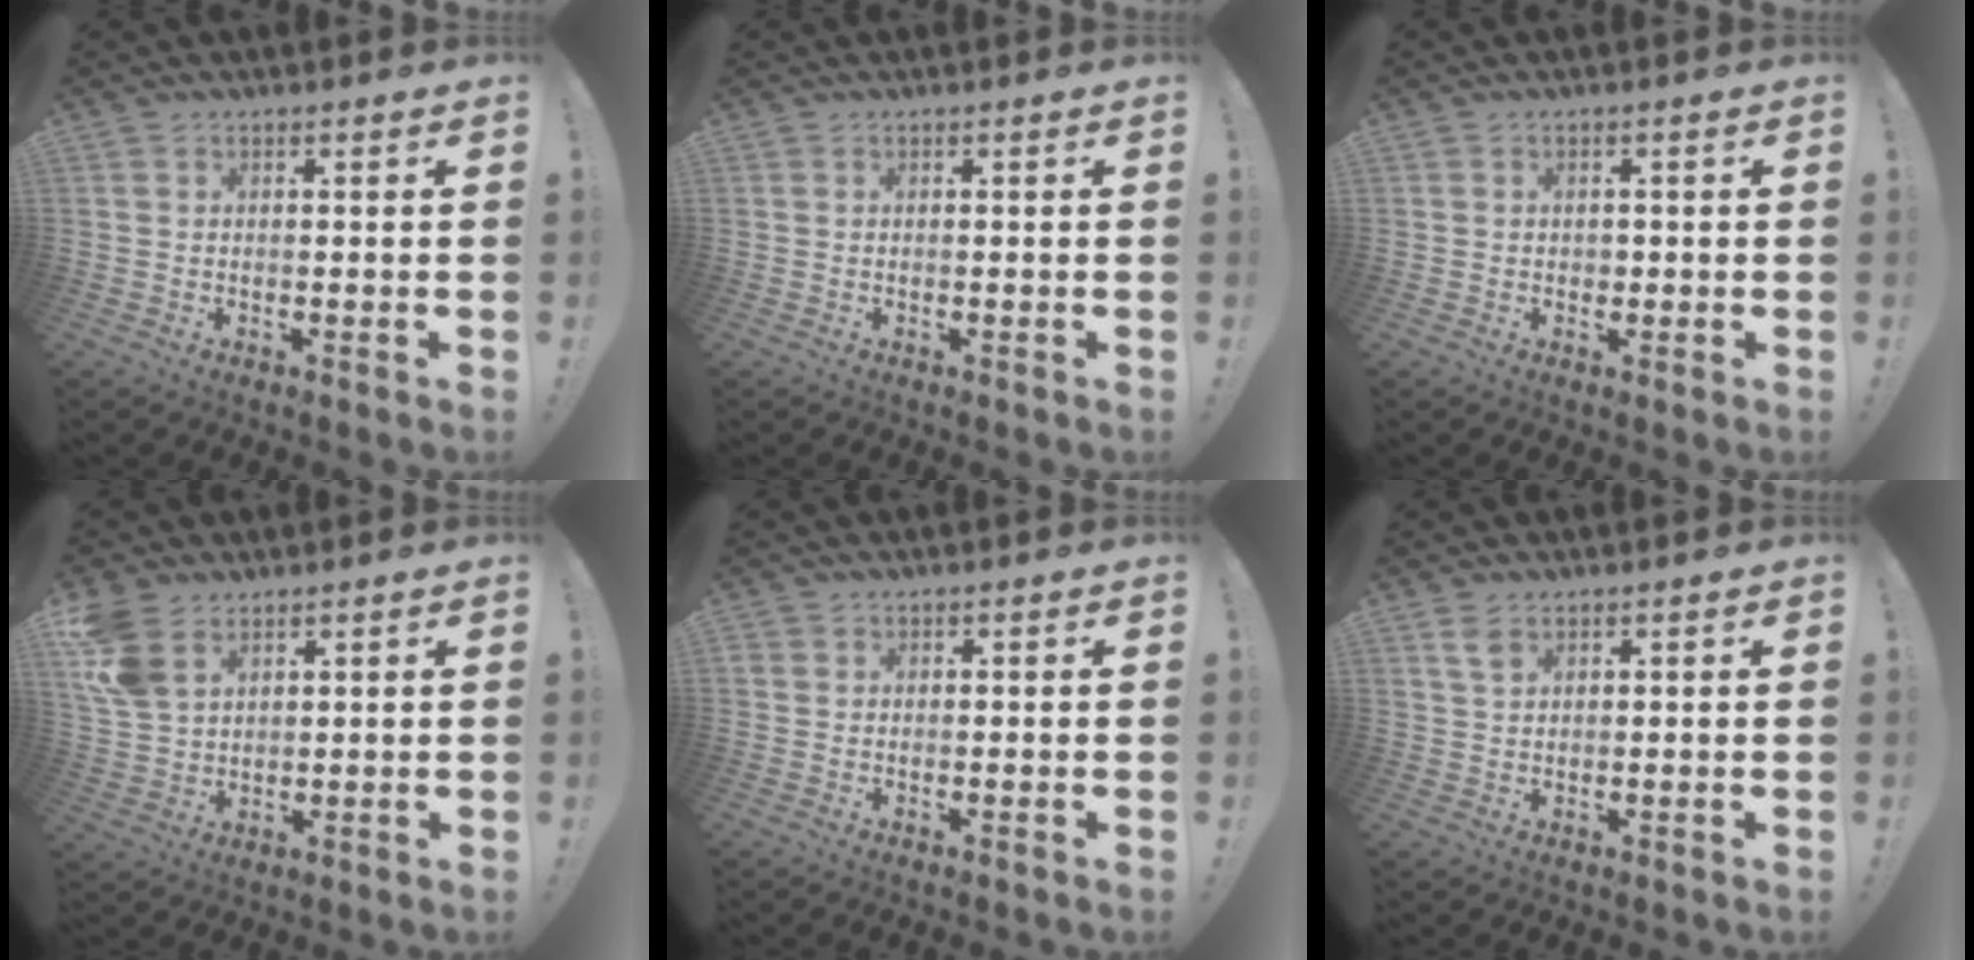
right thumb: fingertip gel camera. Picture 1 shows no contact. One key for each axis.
{"total": 0.0}
{"total": 1.2, "fx": -0.2, "fy": 1.2, "fz": 0.3, "tx": 0.004, "ty": 0.000, "tz": -0.005}
{"total": 9.7, "fx": 5.4, "fy": 6.1, "fz": 5.4, "tx": -0.114, "ty": -0.016, "tz": 0.108}
{"total": 1.2, "fx": 0.8, "fy": 0.8, "fz": 0.3, "tx": -0.007, "ty": 0.002, "tz": 0.015}
{"total": 3.9, "fx": 2.2, "fy": 2.1, "fz": 2.3, "tx": -0.033, "ty": -0.009, "tz": 0.041}